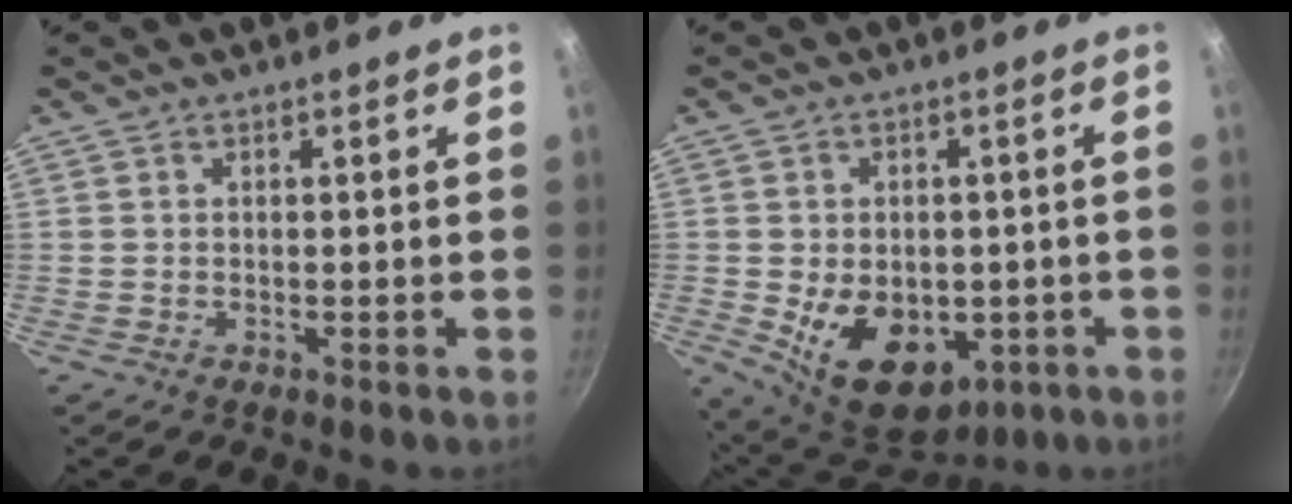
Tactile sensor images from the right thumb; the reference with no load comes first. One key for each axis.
{"total": 14.9, "fx": -3.5, "fy": 10.2, "fz": 10.2, "tx": -0.131, "ty": -0.008, "tz": -0.031}